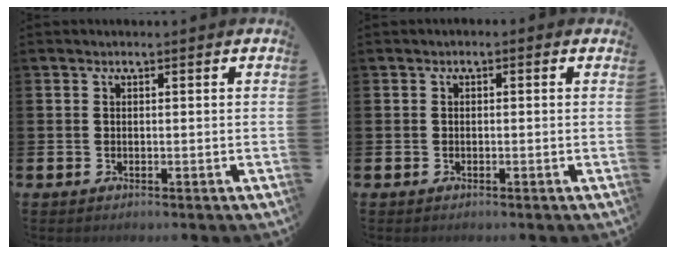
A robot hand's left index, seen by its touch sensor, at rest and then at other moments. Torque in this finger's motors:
{"motor_torque": [0.85, -1.28, -0.04, 0.14]}